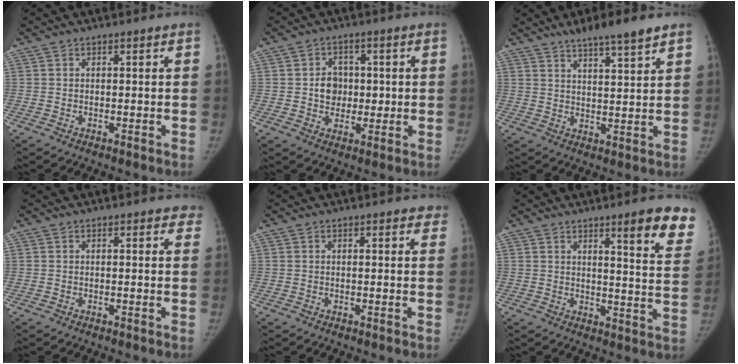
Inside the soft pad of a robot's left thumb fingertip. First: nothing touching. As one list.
[{"total": 6.0, "force": [0.2, 5.2, 2.9], "torque": [-0.010, 0.006, 0.002]}, {"total": 9.2, "force": [6.7, 1.3, 6.1], "torque": [-0.089, -0.024, 0.107]}, {"total": 1.6, "force": [1.2, 0.9, 0.5], "torque": [0.017, -0.003, -0.001]}, {"total": 1.4, "force": [1.1, 0.7, 0.5], "torque": [0.009, -0.002, 0.001]}, {"total": 12.5, "force": [8.4, 2.3, 9.0], "torque": [-0.076, -0.049, 0.096]}]